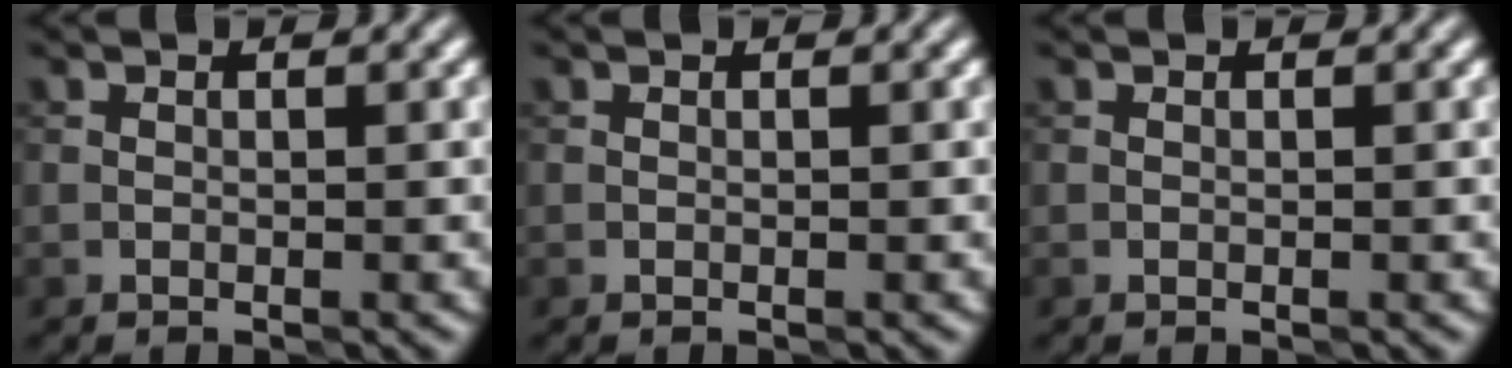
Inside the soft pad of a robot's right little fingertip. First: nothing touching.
{"total": 0.0}
{"total": 0.0}